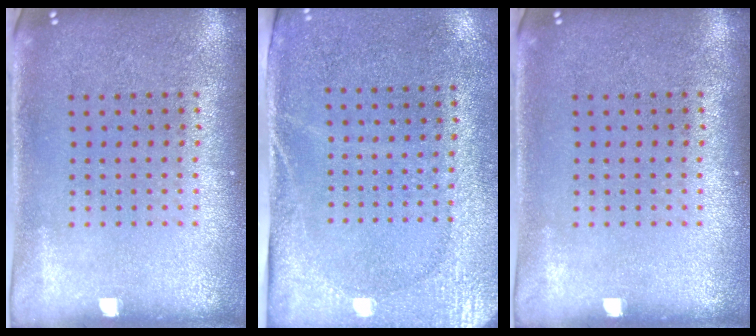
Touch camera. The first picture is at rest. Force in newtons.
{"total": 2.8, "press": 2.3, "slide": 1.6}
{"total": 0.0}